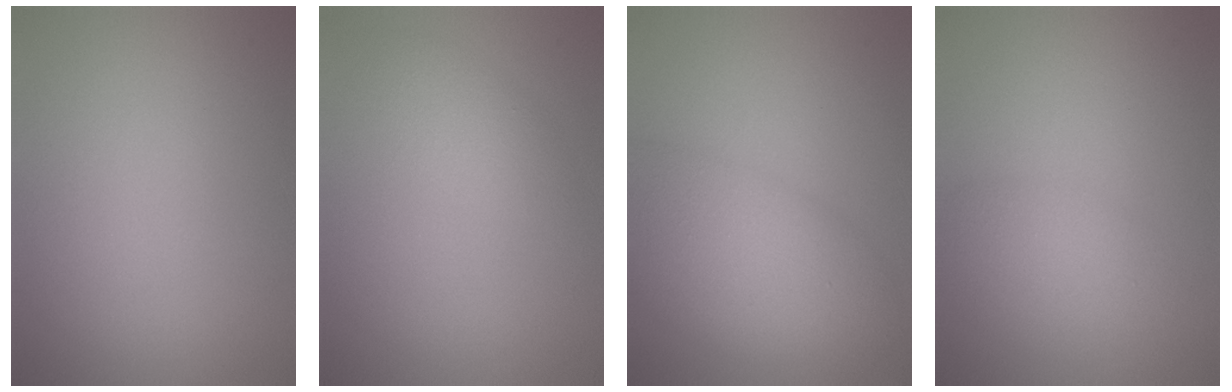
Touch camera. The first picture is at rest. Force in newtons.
{"total": 2.0, "press": 2.0, "slide": 0.2}
{"total": 6.8, "press": 6.7, "slide": 0.5}
{"total": 2.1, "press": 2.1, "slide": 0.0}